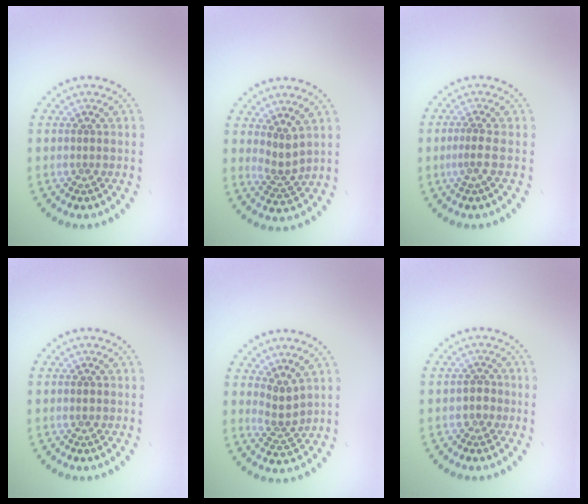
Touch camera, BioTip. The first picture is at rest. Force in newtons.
{"total": 2.2, "press": 1.7, "slide": 1.4}
{"total": 1.2, "press": 0.9, "slide": 0.8}
{"total": 0.8, "press": 0.8, "slide": 0.1}
{"total": 2.2, "press": 1.6, "slide": 1.5}
{"total": 1.4, "press": 1.2, "slide": 0.6}